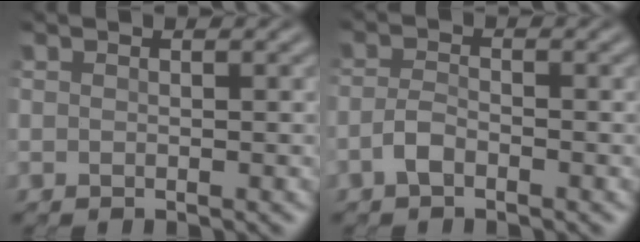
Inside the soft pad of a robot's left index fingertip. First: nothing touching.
{"total": 1.7, "force": [-1.1, 0.5, 1.2], "torque": [-0.030, 0.007, -0.025]}